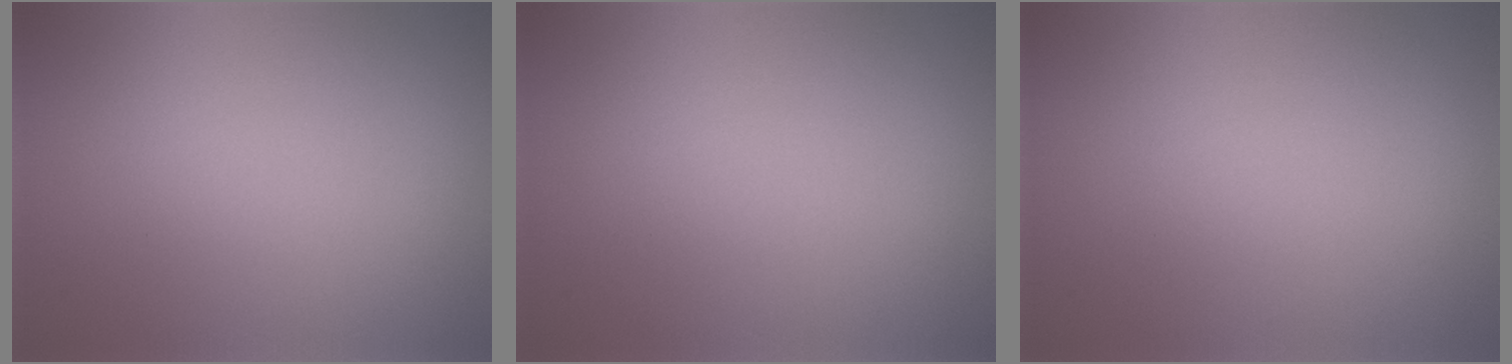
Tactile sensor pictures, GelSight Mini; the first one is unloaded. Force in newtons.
{"total": 0.0}
{"total": 0.0}